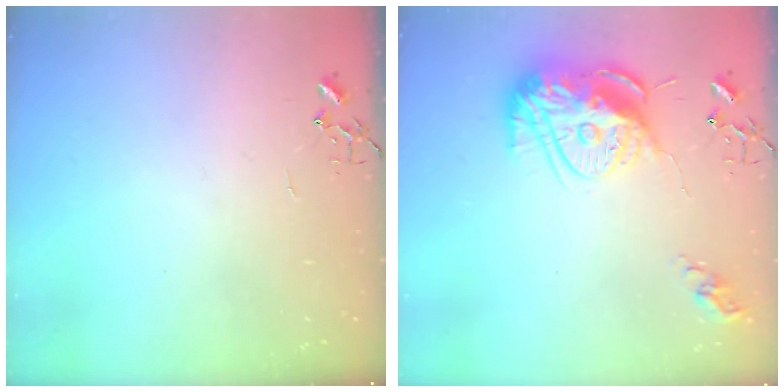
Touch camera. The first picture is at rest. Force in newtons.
{"total": 17.8, "press": 17.7, "slide": 1.8}